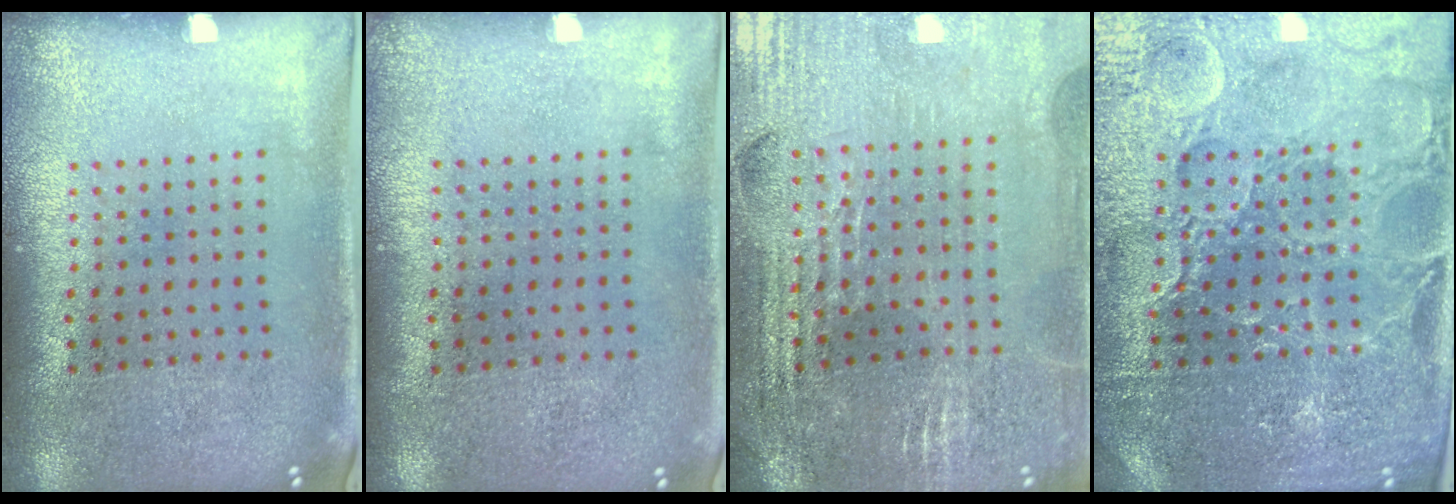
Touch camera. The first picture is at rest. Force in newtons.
{"total": 0.0}
{"total": 3.0, "press": 3.0, "slide": 0.4}
{"total": 4.2, "press": 4.1, "slide": 1.1}